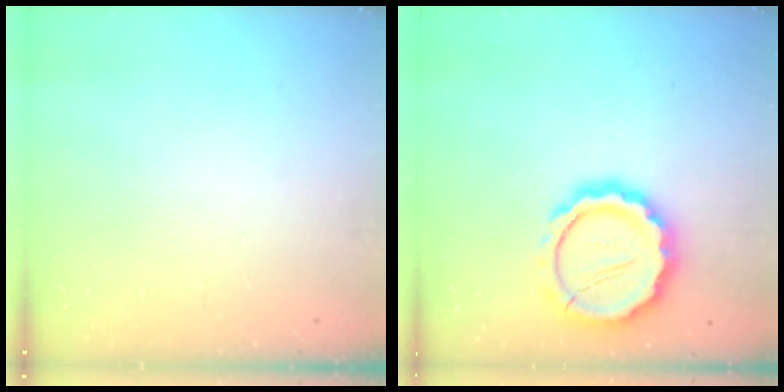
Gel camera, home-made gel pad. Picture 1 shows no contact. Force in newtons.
{"total": 14.5, "press": 14.2, "slide": 2.5}